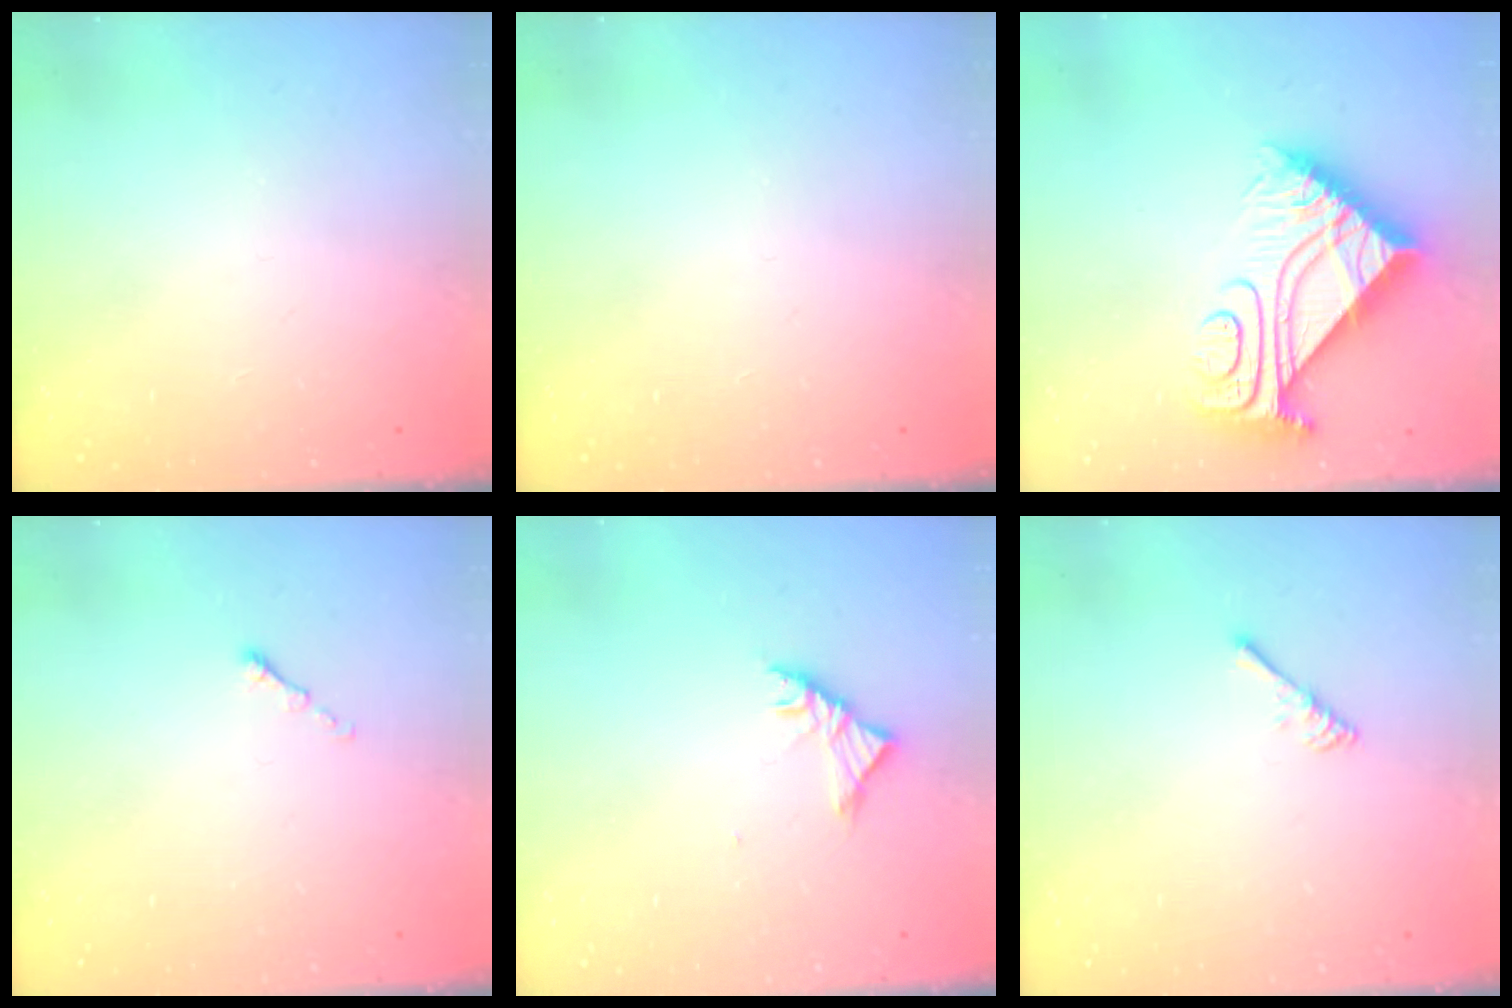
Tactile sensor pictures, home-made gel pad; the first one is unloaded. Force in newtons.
{"total": 0.0}
{"total": 12.1, "press": 12.1, "slide": 0.8}
{"total": 0.0}
{"total": 3.4, "press": 3.3, "slide": 0.8}
{"total": 2.5, "press": 2.5, "slide": 0.4}